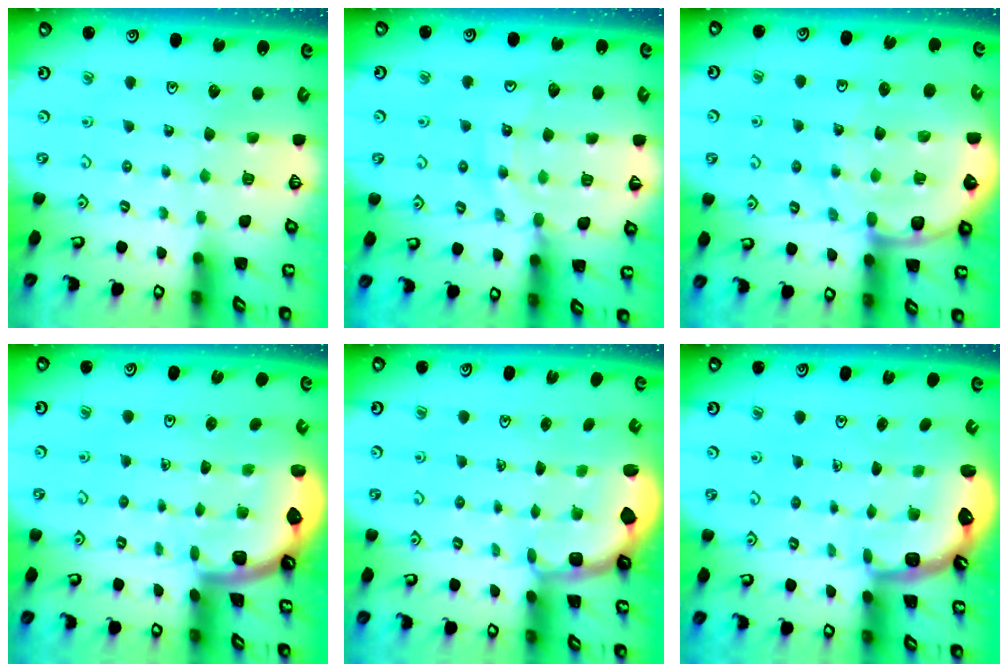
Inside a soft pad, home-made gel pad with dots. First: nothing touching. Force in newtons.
{"total": 12.9, "press": 12.8, "slide": 1.5}
{"total": 10.0, "press": 9.9, "slide": 1.3}
{"total": 1.2, "press": 1.2, "slide": 0.1}
{"total": 2.1, "press": 1.4, "slide": 1.6}
{"total": 2.6, "press": 2.4, "slide": 1.1}